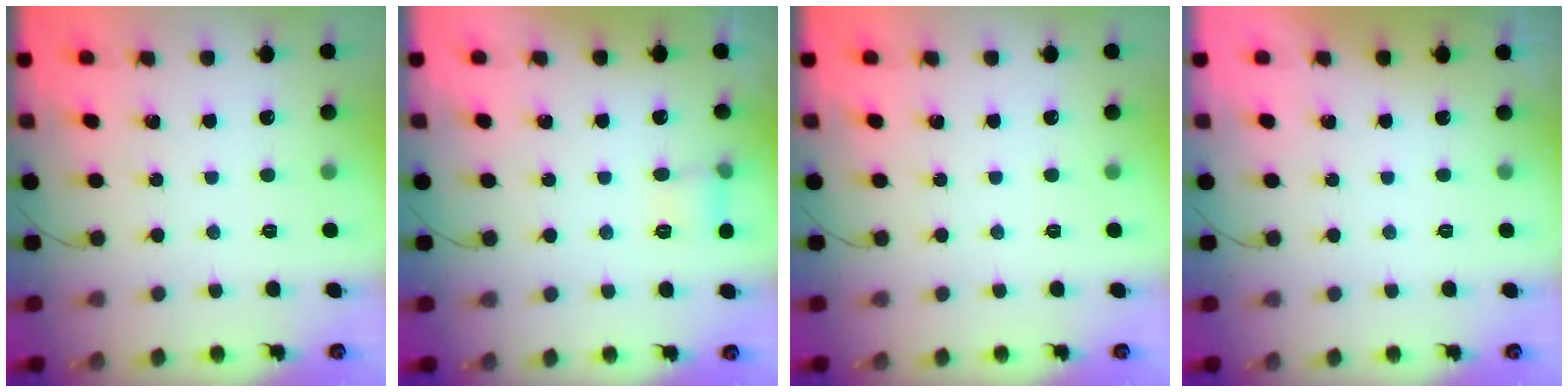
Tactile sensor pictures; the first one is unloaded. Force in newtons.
{"total": 6.1, "press": 5.9, "slide": 1.3}
{"total": 0.0}
{"total": 0.0}